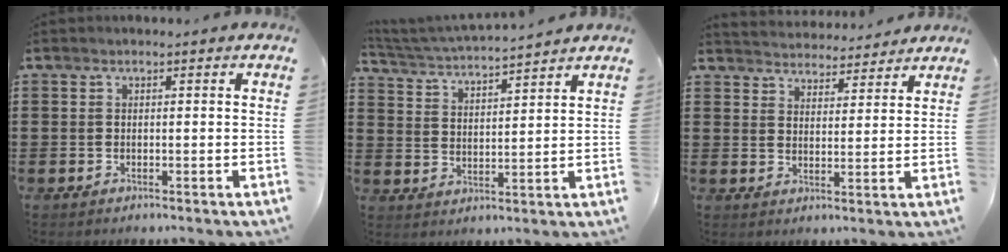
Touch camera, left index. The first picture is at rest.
{"total": 4.2, "force": [4.1, -0.3, 0.8], "torque": [-0.036, -0.028, 0.068]}
{"total": 3.7, "force": [3.7, 0.4, -0.4], "torque": [-0.007, -0.021, 0.065]}